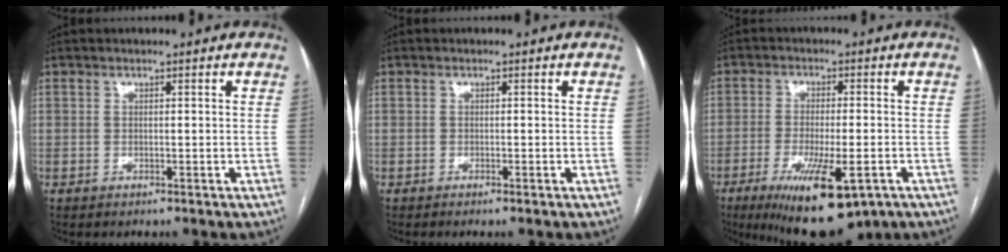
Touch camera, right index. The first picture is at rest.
{"total": 0.7, "force": [-0.5, -0.1, 0.5], "torque": [-0.011, 0.000, -0.007]}
{"total": 13.4, "force": [-7.1, 3.3, 10.9], "torque": [-0.175, -0.028, -0.103]}